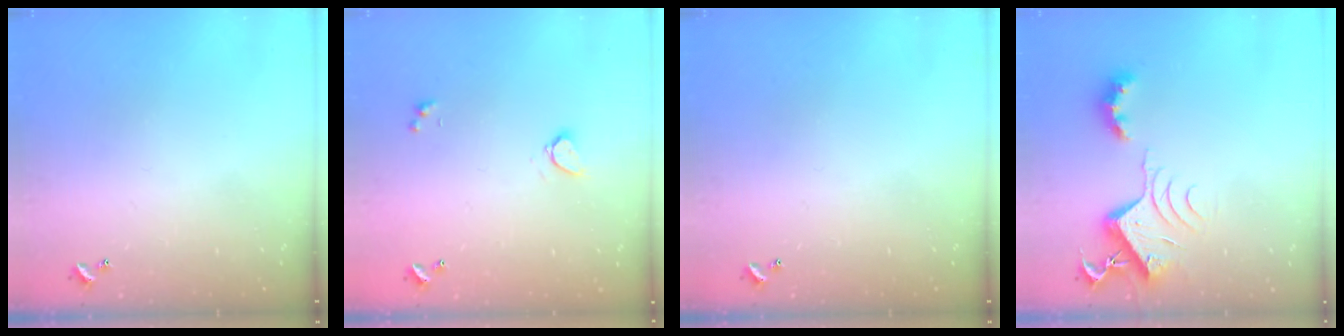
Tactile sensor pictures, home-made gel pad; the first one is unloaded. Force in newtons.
{"total": 0.6, "press": 0.6, "slide": 0.2}
{"total": 0.0}
{"total": 7.1, "press": 7.1, "slide": 0.8}